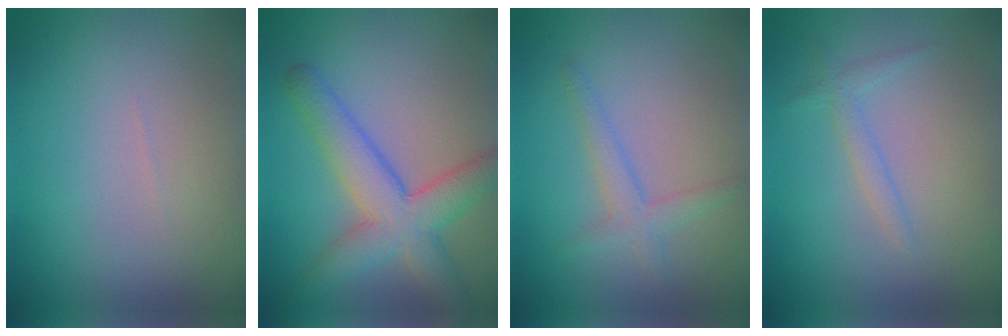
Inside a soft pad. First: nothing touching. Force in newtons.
{"total": 6.0, "press": 6.0, "slide": 0.2}
{"total": 2.0, "press": 2.0, "slide": 0.1}
{"total": 1.3, "press": 1.3, "slide": 0.1}